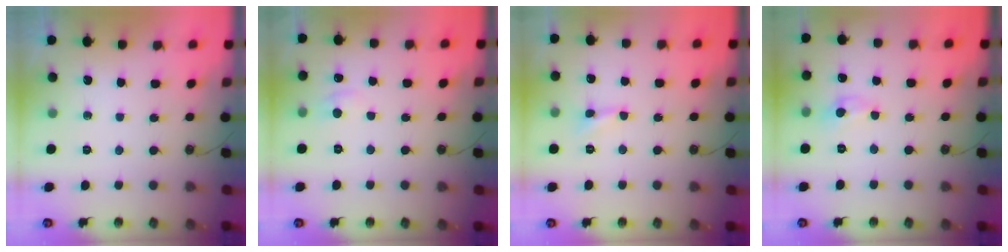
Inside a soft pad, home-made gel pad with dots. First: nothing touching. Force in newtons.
{"total": 0.9, "press": 0.7, "slide": 0.6}
{"total": 2.1, "press": 2.0, "slide": 0.6}
{"total": 0.0}